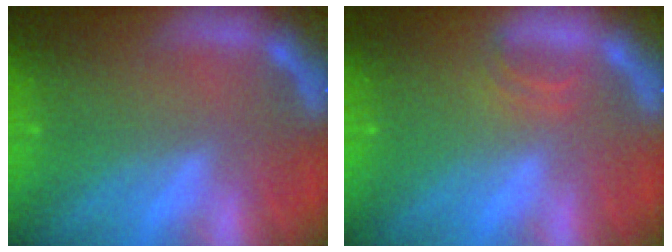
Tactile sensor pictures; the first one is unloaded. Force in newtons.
{"total": 1.4}